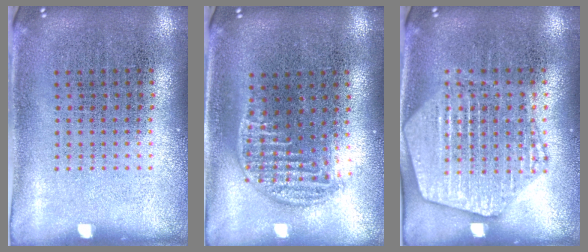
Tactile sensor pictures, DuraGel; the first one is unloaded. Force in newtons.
{"total": 1.2, "press": 1.0, "slide": 0.6}
{"total": 2.0, "press": 2.0, "slide": 0.2}